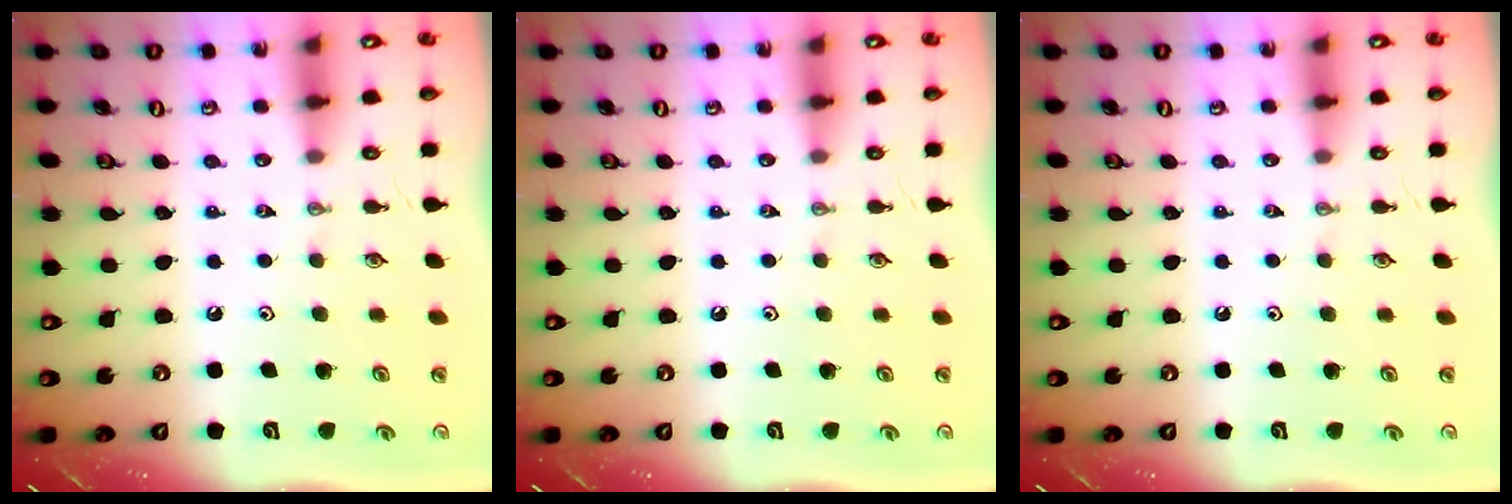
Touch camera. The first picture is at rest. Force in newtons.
{"total": 0.0}
{"total": 0.0}